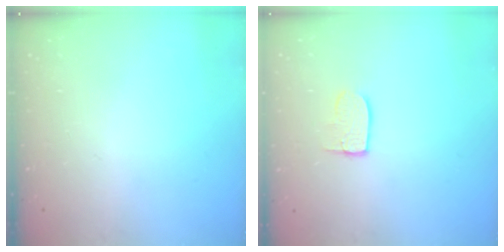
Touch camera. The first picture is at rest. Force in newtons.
{"total": 7.0, "press": 7.0, "slide": 0.3}